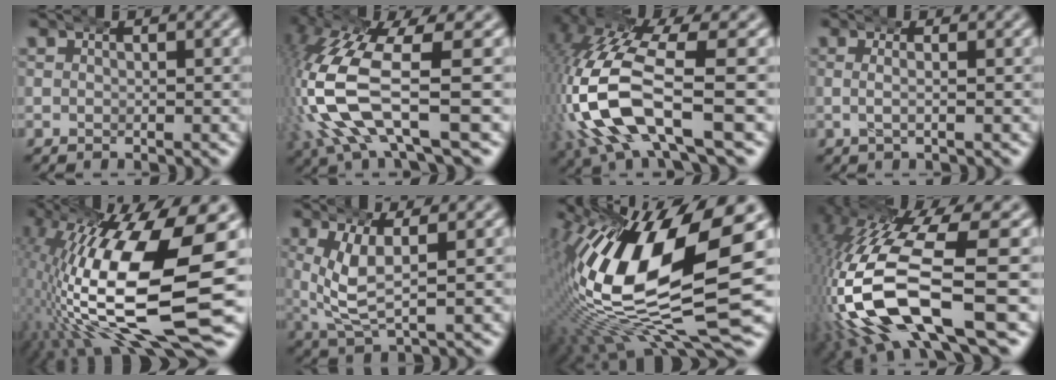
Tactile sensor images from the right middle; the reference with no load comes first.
{"total": 8.5, "force": [-0.4, 3.4, 7.8], "torque": [-0.199, -0.013, 0.002]}
{"total": 10.3, "force": [-1.4, 5.1, 8.8], "torque": [-0.237, -0.027, -0.010]}
{"total": 1.4, "force": [-0.1, 0.1, 1.4], "torque": [-0.026, 0.006, -0.003]}
{"total": 17.2, "force": [-2.0, 6.5, 15.8], "torque": [-0.262, -0.007, -0.018]}
{"total": 4.7, "force": [0.4, 2.4, 4.0], "torque": [-0.098, -0.007, 0.015]}
{"total": 18.3, "force": [0.2, 7.5, 16.7], "torque": [-0.283, 0.000, 0.010]}
{"total": 13.0, "force": [-2.4, 6.3, 11.1], "torque": [-0.255, -0.030, -0.023]}